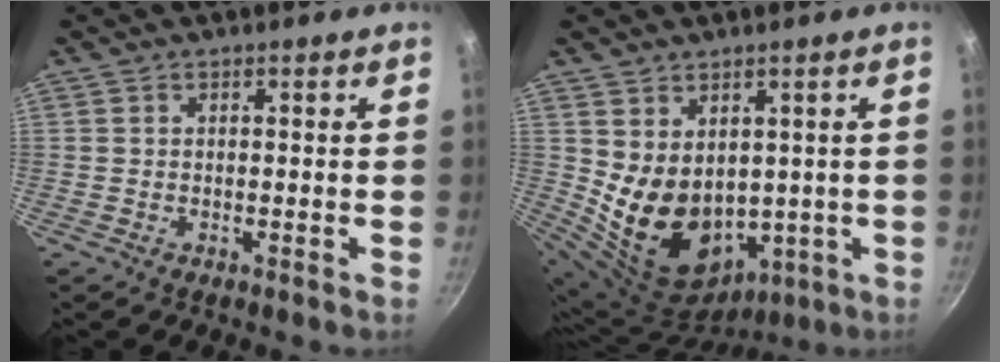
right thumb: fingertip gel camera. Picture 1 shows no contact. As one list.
[{"total": 14.1, "force": [1.5, 10.8, 9.1], "torque": [-0.133, -0.026, 0.062]}]